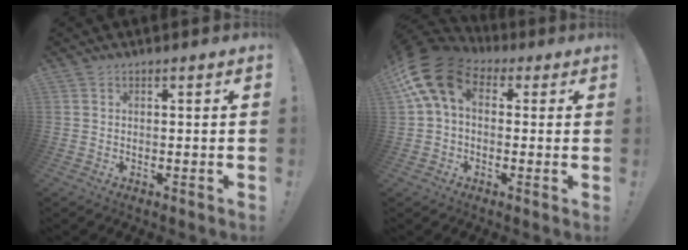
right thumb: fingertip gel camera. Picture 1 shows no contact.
{"total": 15.2, "force": [4.9, 9.5, 10.9], "torque": [-0.208, -0.003, 0.087]}